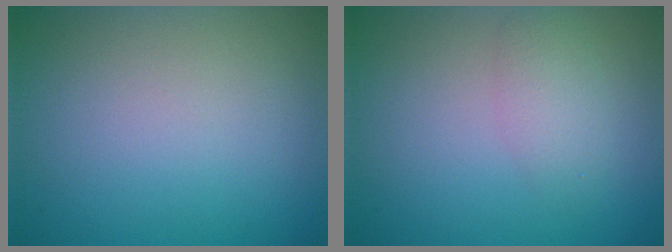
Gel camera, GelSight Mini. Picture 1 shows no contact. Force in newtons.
{"total": 2.1, "press": 2.1, "slide": 0.0}